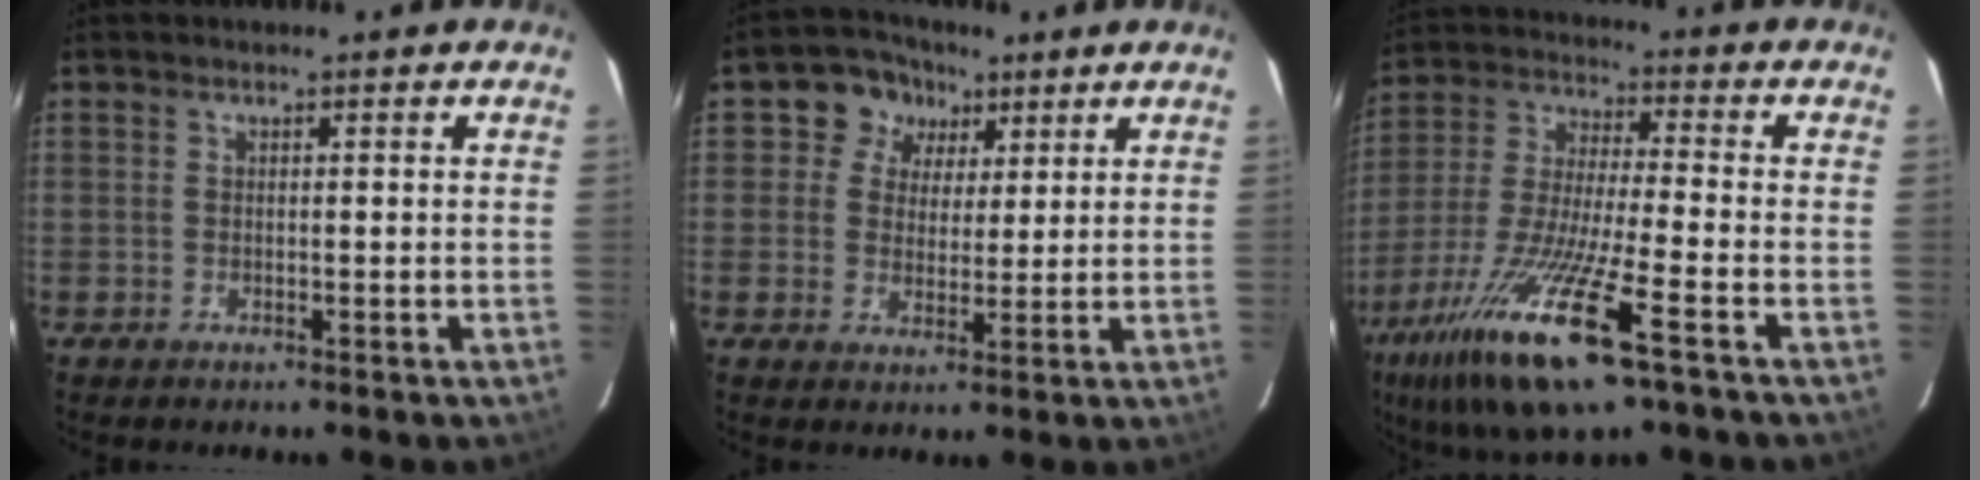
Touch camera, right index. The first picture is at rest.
{"total": 6.9, "force": [2.7, 6.2, 1.1], "torque": [-0.014, 0.017, 0.038]}
{"total": 19.6, "force": [-11.0, 3.1, 15.9], "torque": [-0.331, -0.045, -0.212]}